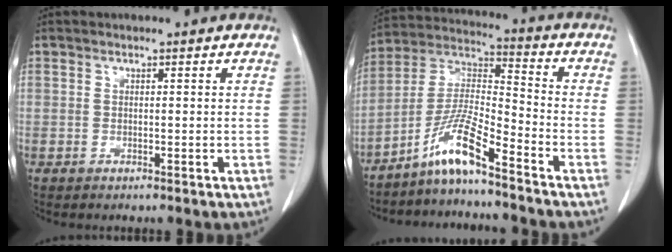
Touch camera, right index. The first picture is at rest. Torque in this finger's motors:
{"motor_torque": [1.20, -0.92, 0.25, 0.09]}